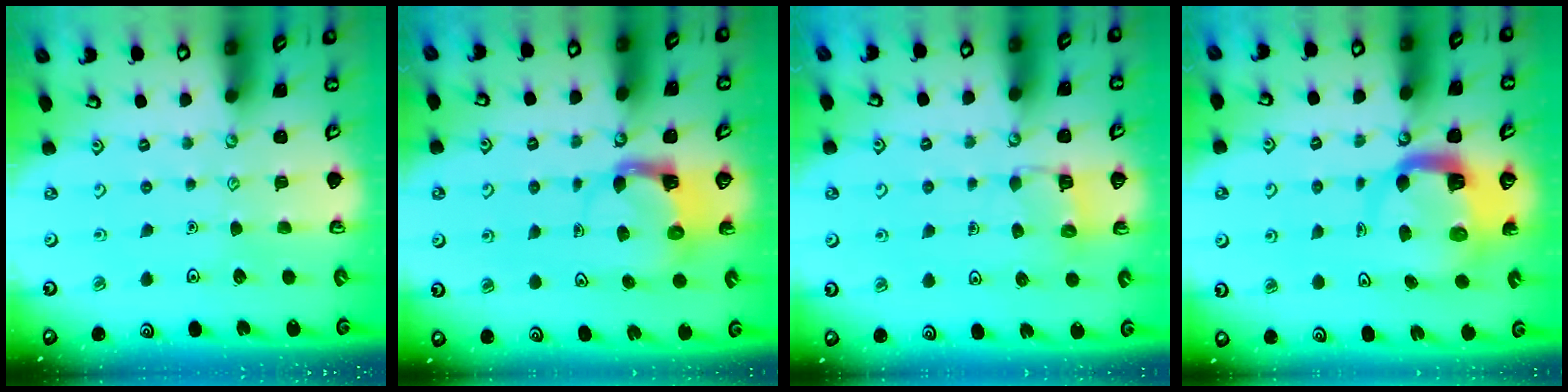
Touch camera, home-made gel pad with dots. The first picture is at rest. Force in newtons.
{"total": 3.8, "press": 3.7, "slide": 0.6}
{"total": 4.8, "press": 4.8, "slide": 0.4}
{"total": 7.2, "press": 7.2, "slide": 0.9}